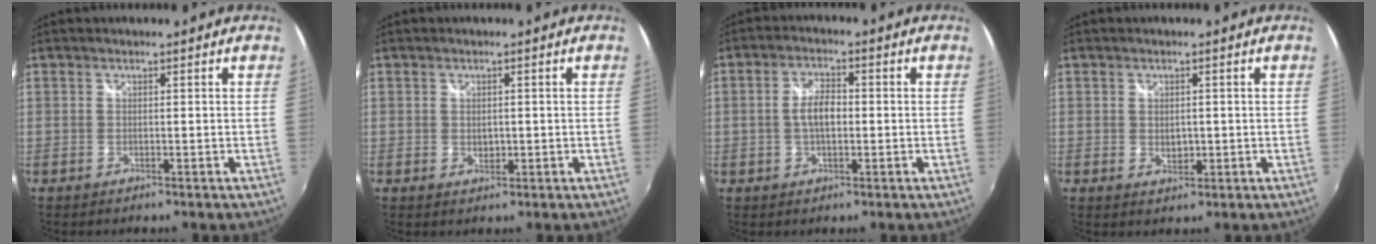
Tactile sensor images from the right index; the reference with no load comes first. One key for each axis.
{"total": 2.0, "fx": -0.1, "fy": 1.5, "fz": 1.3, "tx": -0.020, "ty": 0.000, "tz": -0.001}
{"total": 4.9, "fx": -0.4, "fy": 2.4, "fz": 4.2, "tx": -0.082, "ty": 0.008, "tz": -0.006}
{"total": 2.8, "fx": -0.2, "fy": 2.1, "fz": 1.9, "tx": -0.029, "ty": -0.002, "tz": -0.001}